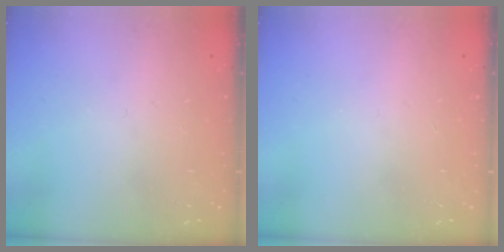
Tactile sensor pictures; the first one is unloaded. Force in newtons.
{"total": 0.0}